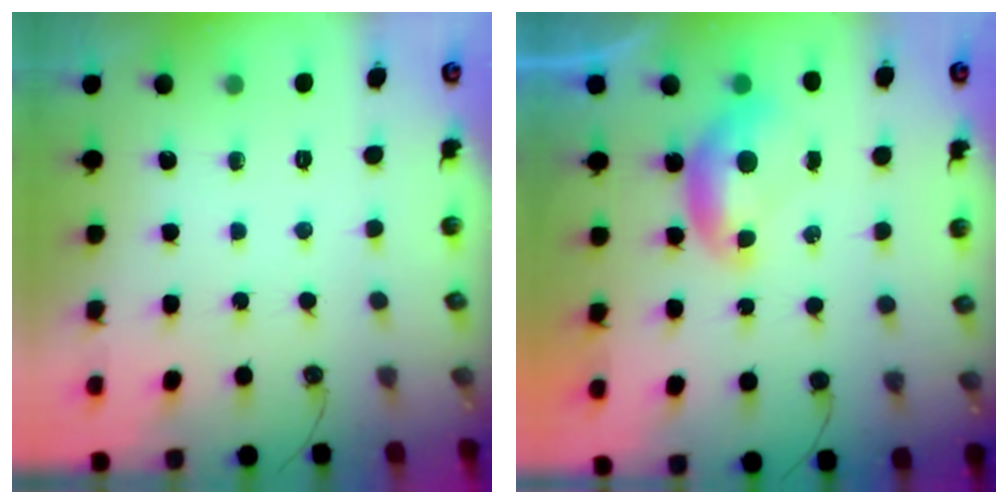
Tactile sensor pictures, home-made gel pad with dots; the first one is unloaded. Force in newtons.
{"total": 0.0}